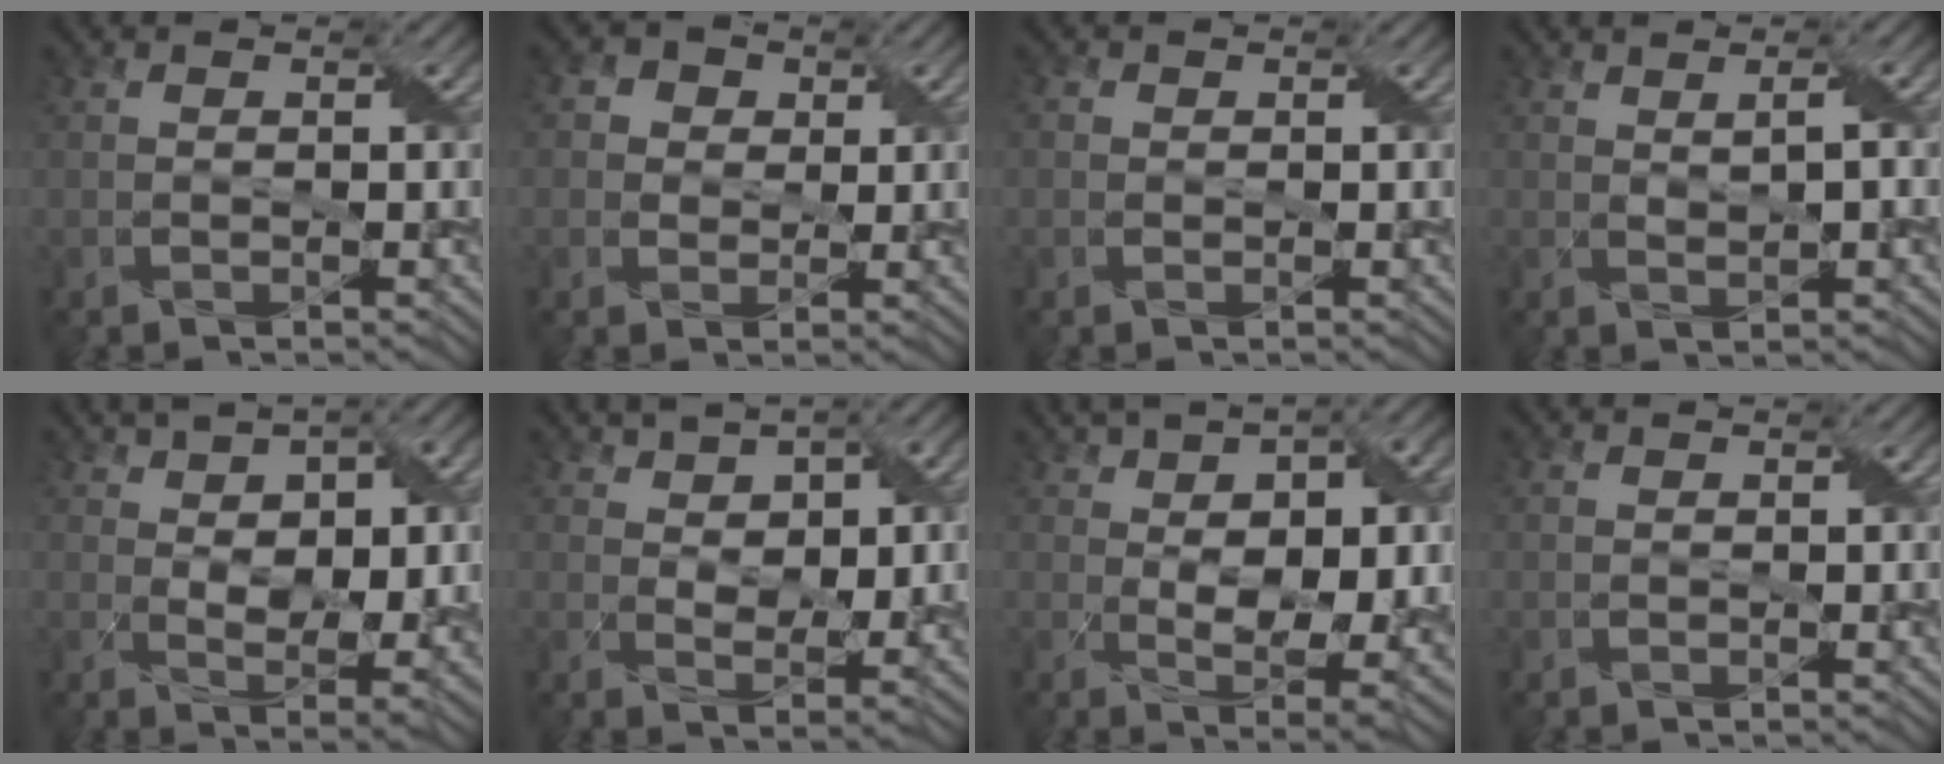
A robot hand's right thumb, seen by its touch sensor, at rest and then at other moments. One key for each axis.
{"total": 3.7, "fx": 1.2, "fy": 3.3, "fz": 1.2, "tx": -0.037, "ty": 0.001, "tz": 0.006}
{"total": 0.8, "fx": 0.1, "fy": 0.8, "fz": 0.2, "tx": -0.003, "ty": -0.002, "tz": 0.000}
{"total": 2.5, "fx": 0.9, "fy": 0.5, "fz": 2.2, "tx": -0.037, "ty": -0.002, "tz": 0.020}
{"total": 13.8, "fx": 3.6, "fy": 6.5, "fz": 11.6, "tx": -0.192, "ty": 0.011, "tz": 0.066}
{"total": 9.4, "fx": 3.6, "fy": 4.6, "fz": 7.3, "tx": -0.130, "ty": 0.010, "tz": 0.060}
{"total": 16.6, "fx": 2.8, "fy": 7.6, "fz": 14.5, "tx": -0.217, "ty": 0.009, "tz": 0.064}
{"total": 0.0}